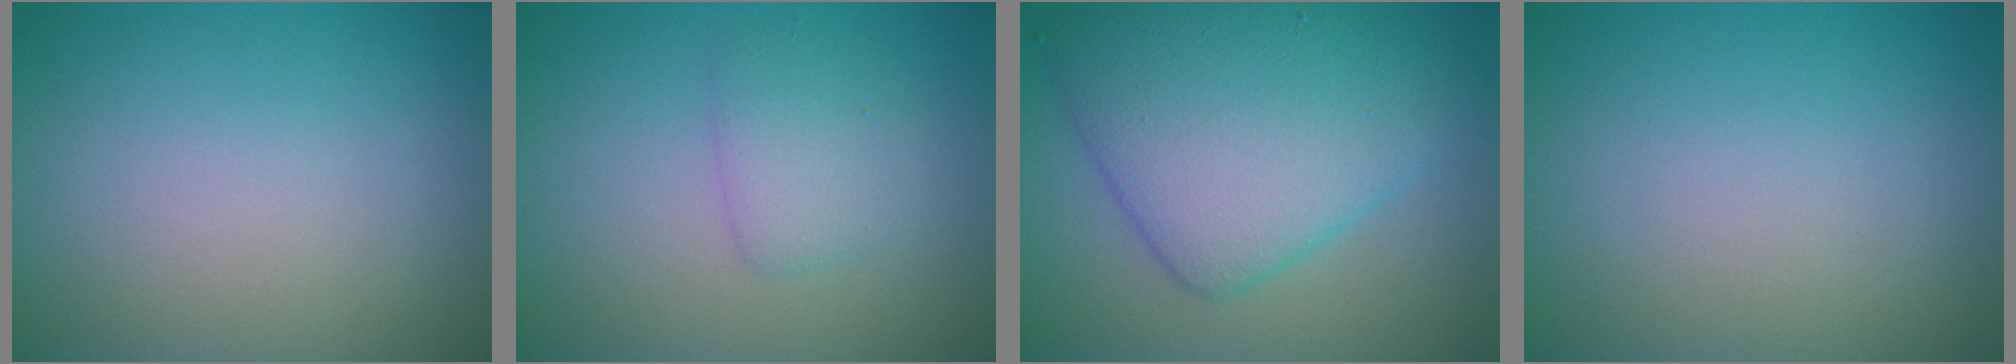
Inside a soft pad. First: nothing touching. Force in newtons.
{"total": 2.3, "press": 2.3, "slide": 0.1}
{"total": 8.5, "press": 8.5, "slide": 0.3}
{"total": 0.0}